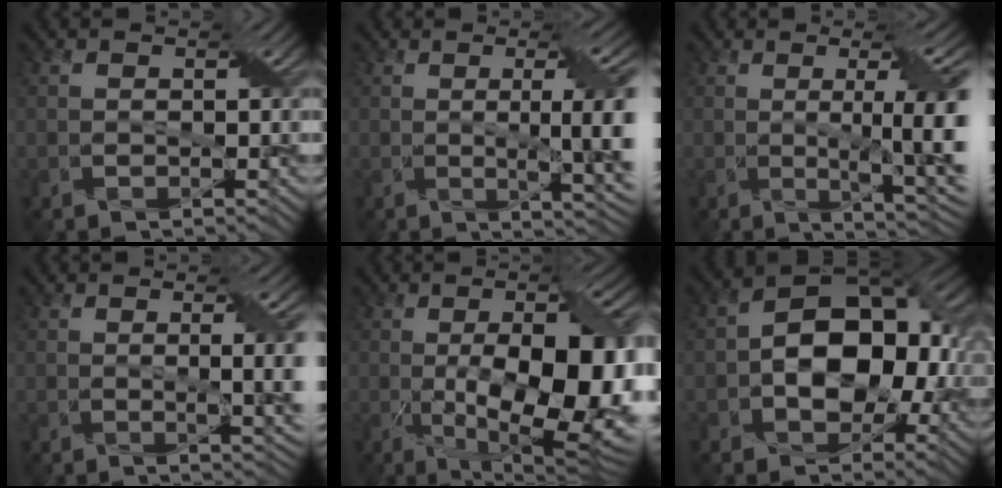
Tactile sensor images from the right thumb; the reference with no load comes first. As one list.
[{"total": 8.9, "force": [0.1, 2.0, 8.6], "torque": [-0.120, 0.006, 0.005]}, {"total": 11.1, "force": [0.0, 2.4, 10.8], "torque": [-0.142, 0.005, 0.006]}, {"total": 6.6, "force": [0.3, 2.0, 6.3], "torque": [-0.072, 0.002, 0.006]}, {"total": 15.7, "force": [-1.9, 6.2, 14.3], "torque": [-0.213, -0.015, -0.021]}, {"total": 12.3, "force": [-0.6, 8.2, 9.2], "torque": [-0.123, 0.009, -0.017]}]